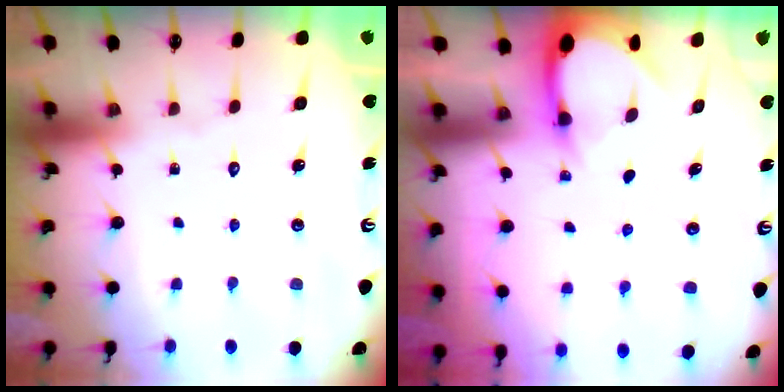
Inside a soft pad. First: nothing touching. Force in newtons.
{"total": 3.7, "press": 3.7, "slide": 0.2}